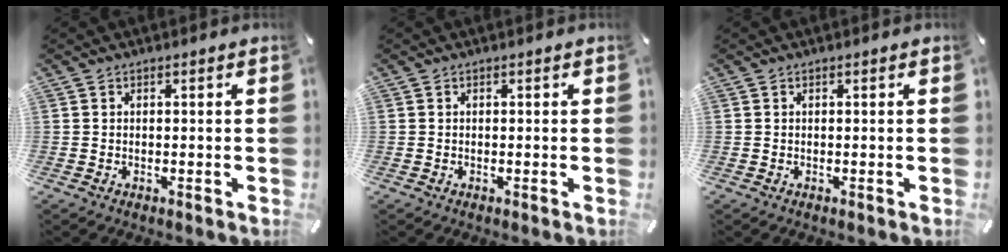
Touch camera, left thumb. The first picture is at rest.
{"total": 0.0}
{"total": 0.0}